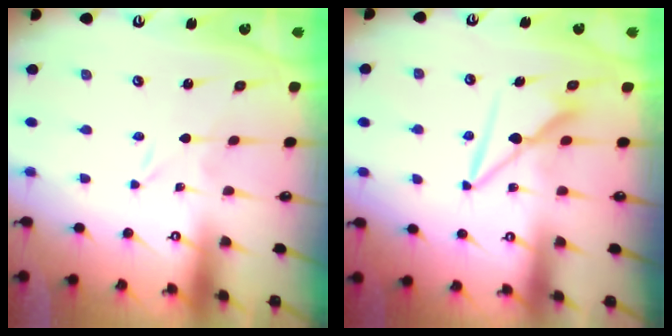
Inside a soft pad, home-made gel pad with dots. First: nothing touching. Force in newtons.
{"total": 8.0, "press": 8.0, "slide": 0.1}